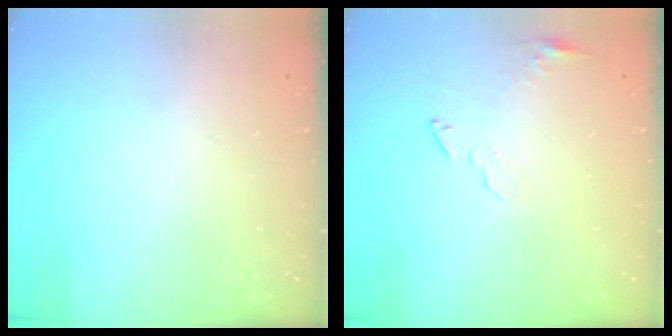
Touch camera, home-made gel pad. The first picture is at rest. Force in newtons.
{"total": 4.8, "press": 4.8, "slide": 0.2}